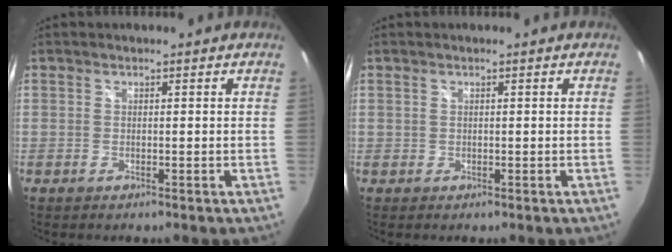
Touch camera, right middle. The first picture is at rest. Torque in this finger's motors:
{"motor_torque": [-0.07, -0.27, 0.01, 0.01]}